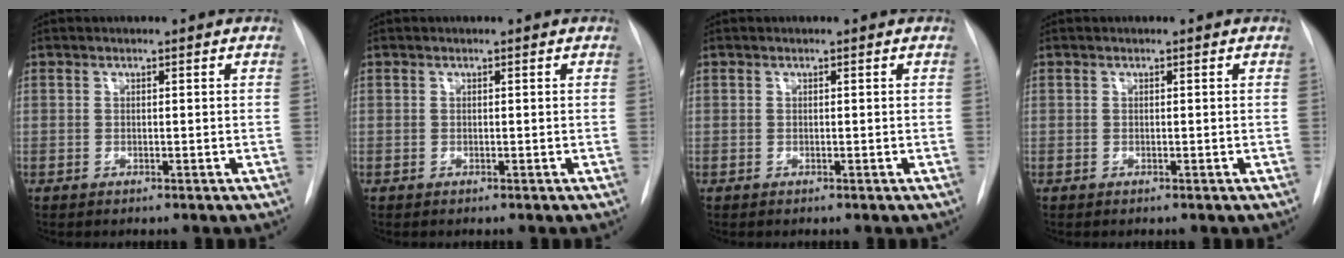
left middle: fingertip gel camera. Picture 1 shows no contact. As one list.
[{"total": 0.0}, {"total": 0.0}, {"total": 0.0}]